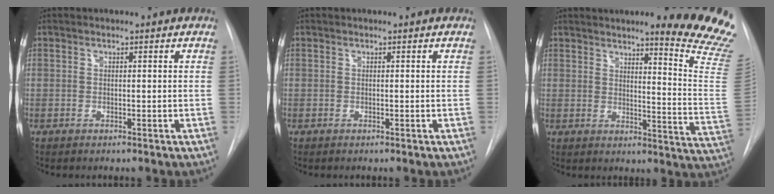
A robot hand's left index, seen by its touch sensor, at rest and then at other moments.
{"total": 0.0}
{"total": 17.2, "force": [14.9, -0.2, 8.6], "torque": [-0.097, -0.122, 0.157]}